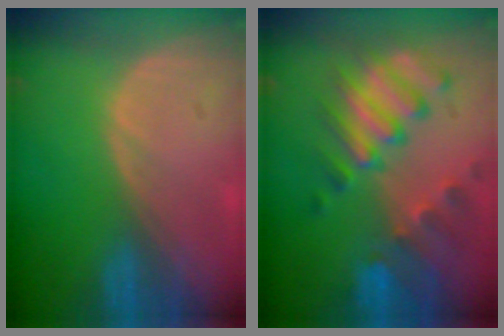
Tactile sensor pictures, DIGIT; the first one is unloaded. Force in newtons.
{"total": 10.1, "press": 8.8, "slide": 4.8}